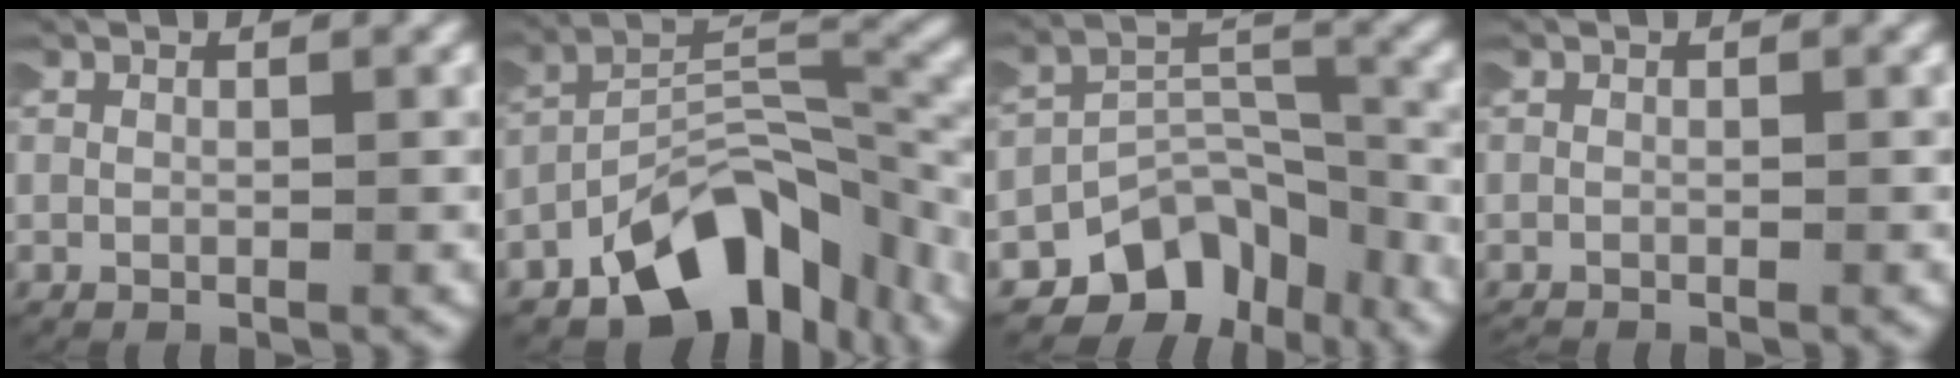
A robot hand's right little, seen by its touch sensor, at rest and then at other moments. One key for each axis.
{"total": 9.1, "fx": -5.8, "fy": 4.1, "fz": 5.7, "tx": -0.077, "ty": 0.006, "tz": -0.090}
{"total": 10.1, "fx": -5.2, "fy": 7.3, "fz": 4.6, "tx": -0.084, "ty": -0.016, "tz": -0.087}
{"total": 0.6, "fx": -0.6, "fy": 0.0, "fz": -0.1, "tx": -0.002, "ty": -0.004, "tz": -0.009}